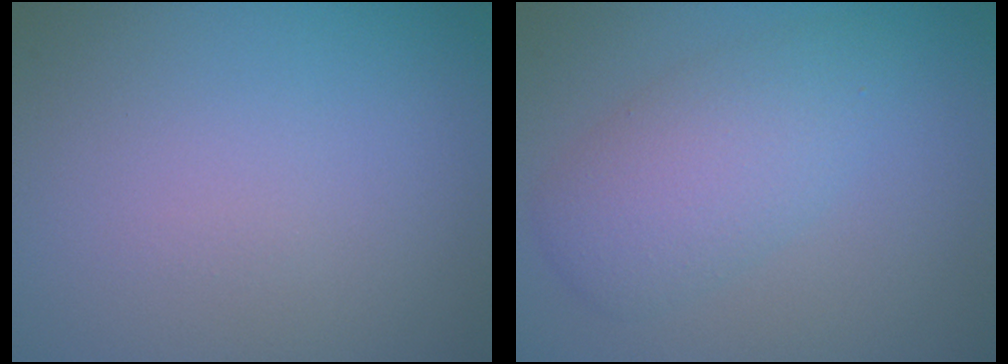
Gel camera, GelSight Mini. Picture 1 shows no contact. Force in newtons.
{"total": 4.2, "press": 4.2, "slide": 0.1}